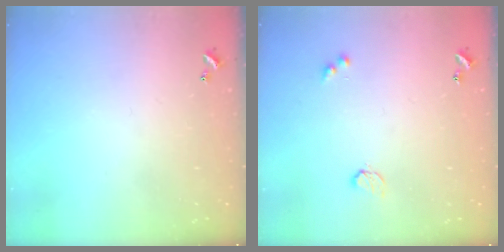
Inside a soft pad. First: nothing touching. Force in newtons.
{"total": 2.9, "press": 2.9, "slide": 0.5}